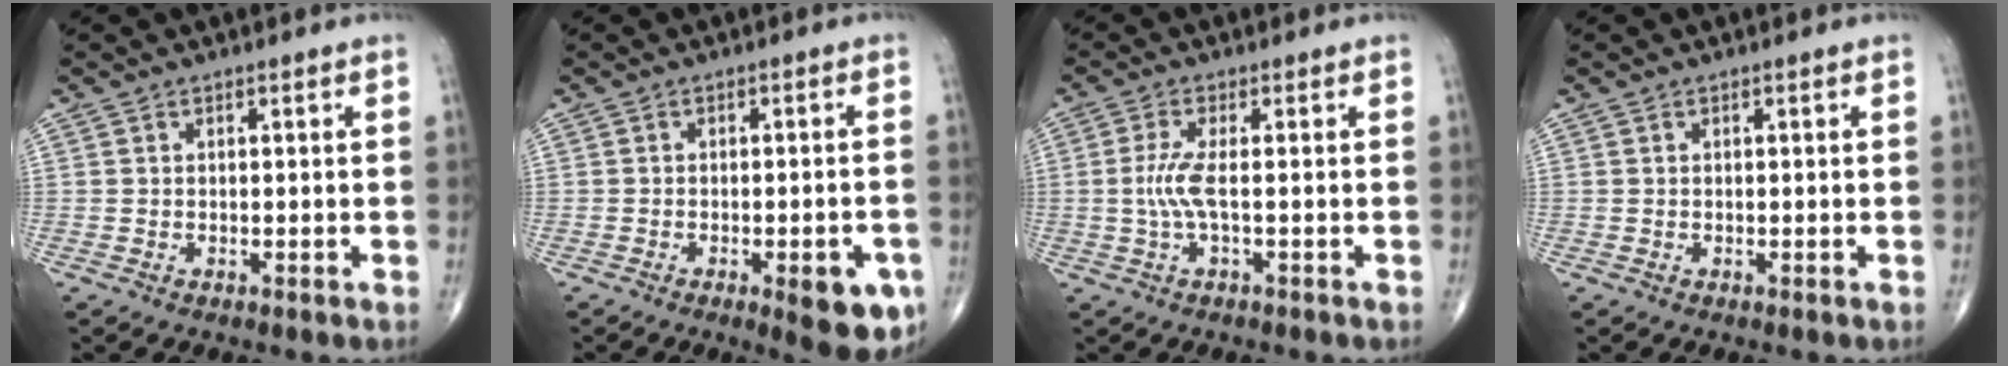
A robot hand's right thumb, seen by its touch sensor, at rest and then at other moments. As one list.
[{"total": 9.1, "force": [-3.7, 3.0, 7.7], "torque": [-0.071, 0.006, -0.040]}, {"total": 4.2, "force": [-0.4, 0.6, 4.1], "torque": [-0.114, -0.001, -0.011]}, {"total": 0.0}]